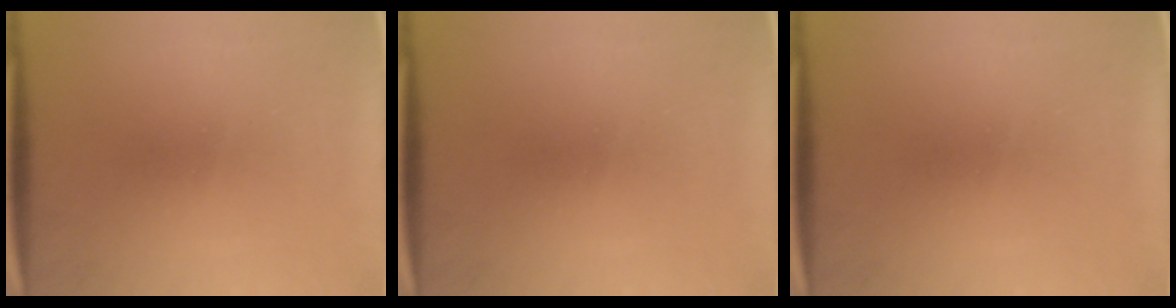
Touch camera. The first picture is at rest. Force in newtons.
{"total": 0.0}
{"total": 0.0}